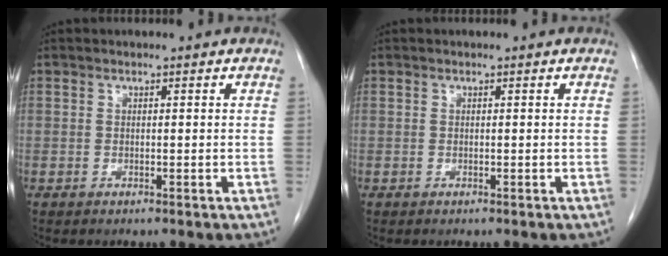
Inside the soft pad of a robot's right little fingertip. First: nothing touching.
{"total": 0.0}